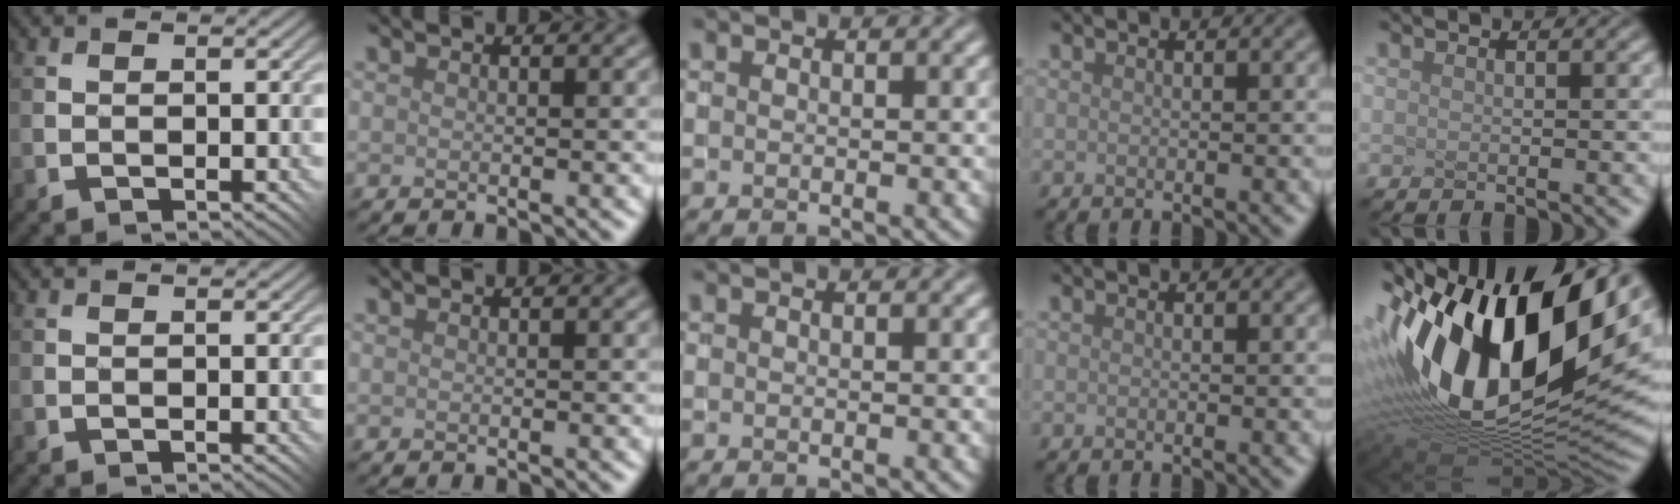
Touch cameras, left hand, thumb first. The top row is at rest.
{"little": {"total": 18.3, "force": [2.1, 10.3, 15.0], "torque": [-0.339, -0.020, 0.088]}}